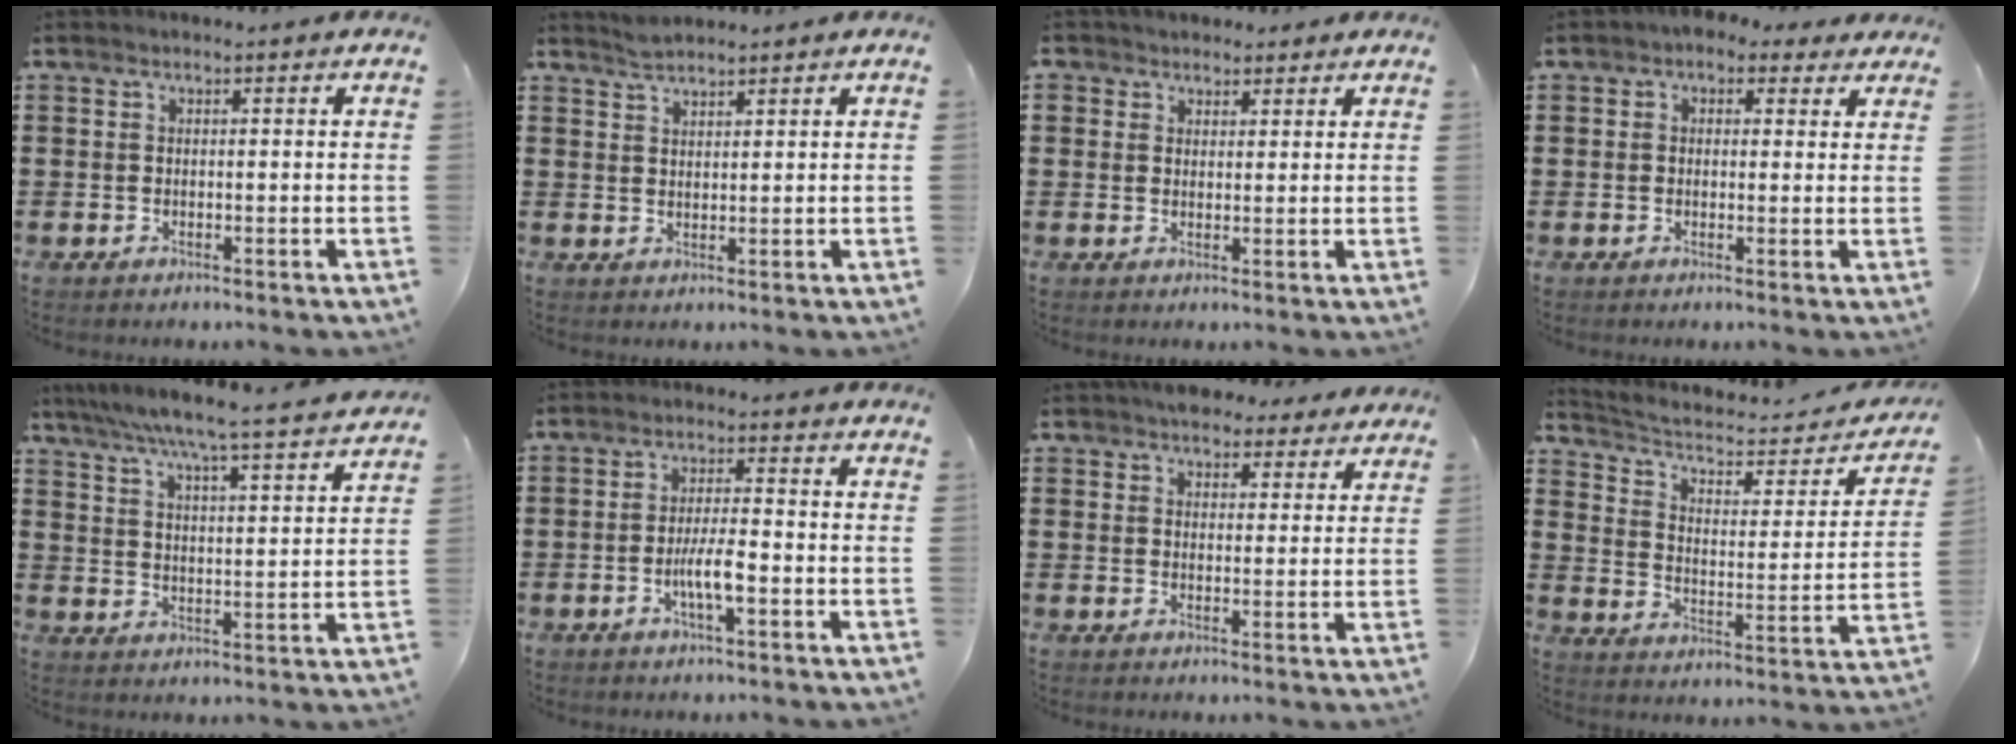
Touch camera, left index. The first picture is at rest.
{"total": 1.9, "force": [1.9, 0.2, 0.2], "torque": [-0.008, 0.002, 0.038]}
{"total": 2.7, "force": [1.8, 2.0, -0.1], "torque": [-0.003, 0.009, 0.032]}
{"total": 2.4, "force": [1.3, 1.9, 0.7], "torque": [-0.014, 0.007, 0.022]}
{"total": 6.0, "force": [5.4, -1.0, 2.3], "torque": [-0.068, -0.044, 0.085]}
{"total": 4.7, "force": [-1.5, 0.9, 4.4], "torque": [-0.081, 0.003, -0.028]}
{"total": 4.4, "force": [3.9, 1.8, 0.8], "torque": [-0.028, 0.000, 0.076]}
{"total": 4.2, "force": [3.0, 1.9, 2.2], "torque": [-0.054, -0.022, 0.042]}